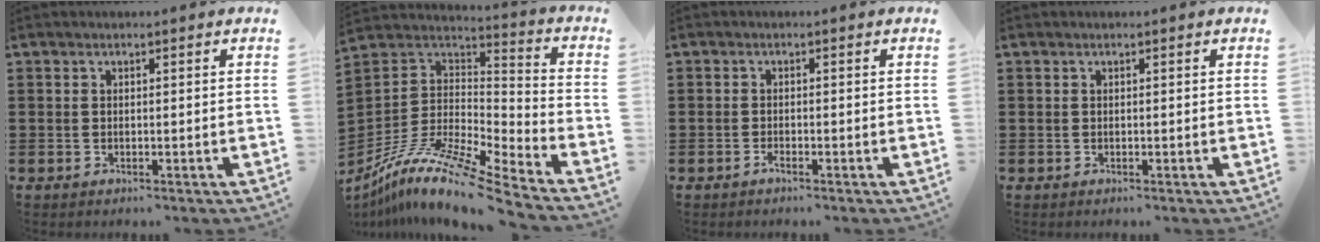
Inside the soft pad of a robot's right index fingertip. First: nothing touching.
{"total": 11.7, "force": [-8.9, 1.4, 7.4], "torque": [-0.156, -0.002, -0.177]}
{"total": 1.1, "force": [-0.8, 0.0, 0.7], "torque": [-0.014, -0.006, -0.015]}
{"total": 0.0}